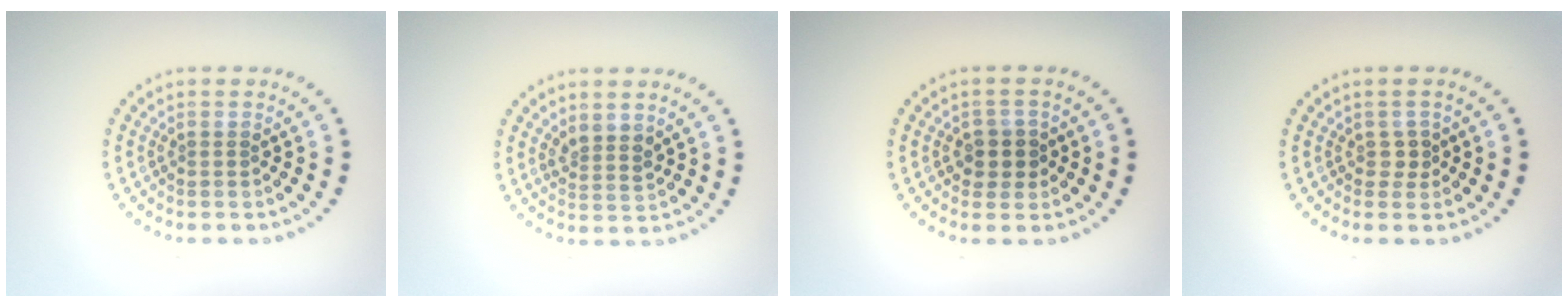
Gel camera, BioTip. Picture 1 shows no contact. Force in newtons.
{"total": 1.9, "press": 1.6, "slide": 1.1}
{"total": 2.4, "press": 2.2, "slide": 0.9}
{"total": 0.9, "press": 0.8, "slide": 0.4}